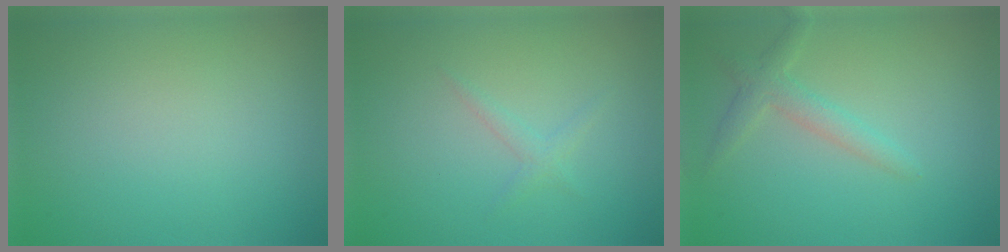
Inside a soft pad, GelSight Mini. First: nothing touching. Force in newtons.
{"total": 1.1, "press": 1.1, "slide": 0.0}
{"total": 2.2, "press": 2.2, "slide": 0.1}